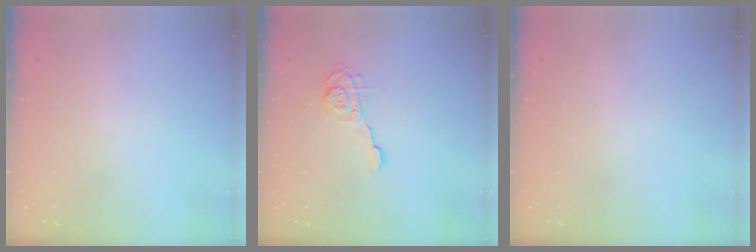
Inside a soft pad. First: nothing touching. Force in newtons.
{"total": 9.6, "press": 9.6, "slide": 0.5}
{"total": 0.0}